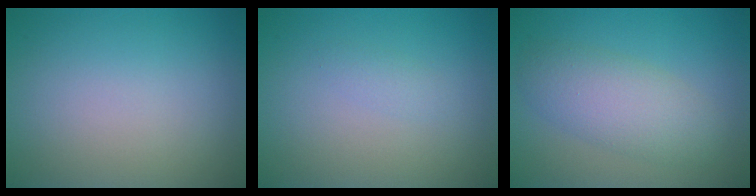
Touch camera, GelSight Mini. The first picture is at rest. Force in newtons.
{"total": 0.9, "press": 0.9, "slide": 0.0}
{"total": 4.5, "press": 4.5, "slide": 0.1}